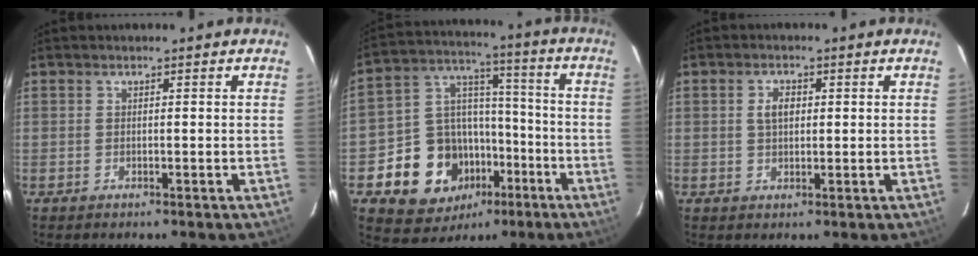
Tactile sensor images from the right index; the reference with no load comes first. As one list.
[{"total": 16.7, "force": [-6.9, 13.8, 6.3], "torque": [-0.146, 0.051, -0.083]}, {"total": 3.2, "force": [0.7, 2.0, 2.4], "torque": [-0.044, 0.008, 0.014]}]